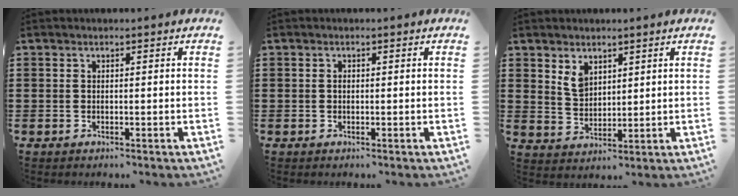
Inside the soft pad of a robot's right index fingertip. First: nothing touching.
{"total": 0.6, "force": [-0.1, 0.4, 0.4], "torque": [-0.010, -0.001, -0.001]}
{"total": 3.8, "force": [2.4, 2.3, 1.8], "torque": [-0.035, 0.004, 0.043]}